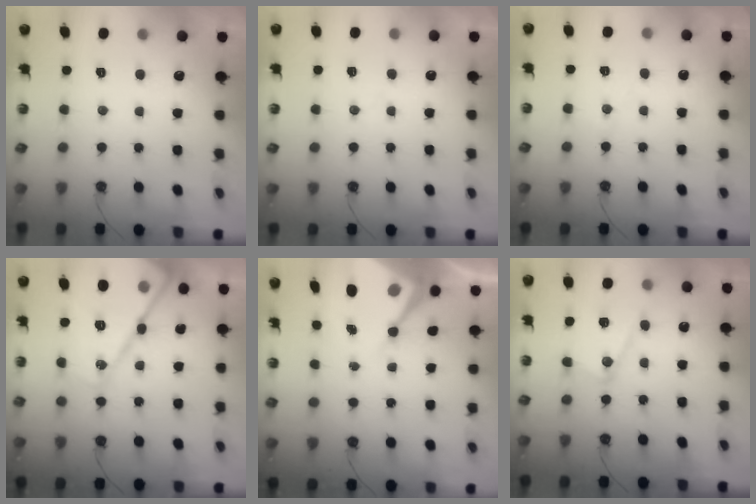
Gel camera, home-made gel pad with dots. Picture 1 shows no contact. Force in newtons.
{"total": 3.8, "press": 3.8, "slide": 0.5}
{"total": 3.0, "press": 2.9, "slide": 0.5}
{"total": 20.9, "press": 20.9, "slide": 1.9}
{"total": 9.1, "press": 9.1, "slide": 0.3}
{"total": 13.4, "press": 13.4, "slide": 1.3}